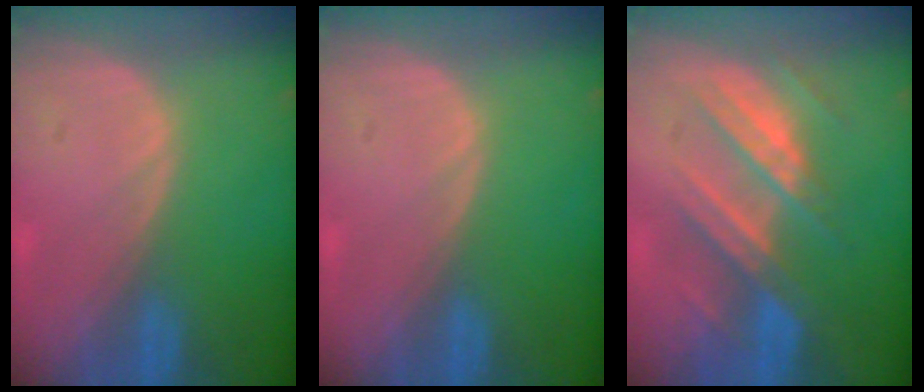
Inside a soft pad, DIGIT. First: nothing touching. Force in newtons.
{"total": 0.0}
{"total": 7.4, "press": 7.4, "slide": 0.1}